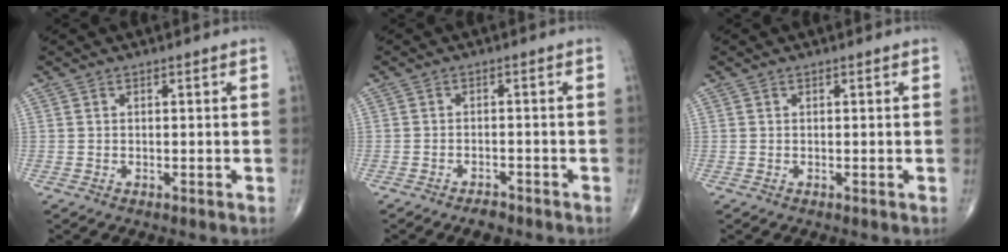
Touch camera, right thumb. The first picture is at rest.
{"total": 2.6, "force": [-2.1, 1.1, 1.2], "torque": [-0.023, 0.009, -0.032]}
{"total": 0.0}